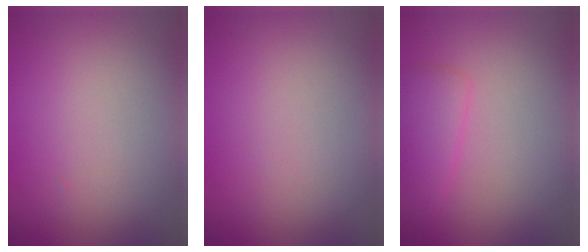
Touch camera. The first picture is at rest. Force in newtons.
{"total": 0.0}
{"total": 2.4, "press": 2.4, "slide": 0.3}